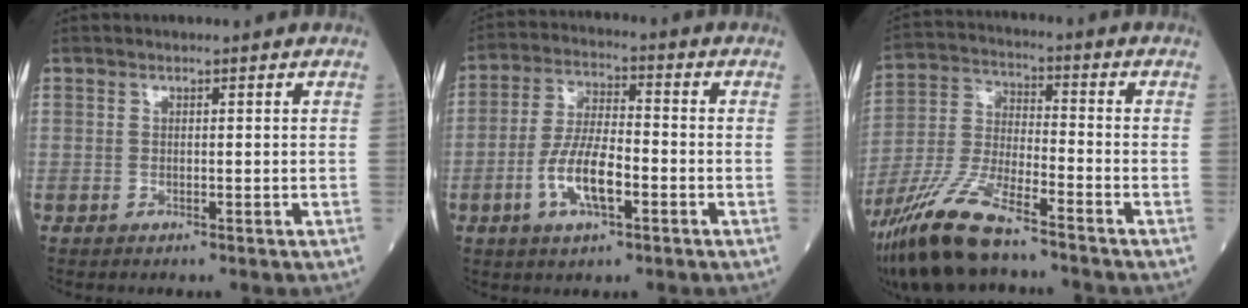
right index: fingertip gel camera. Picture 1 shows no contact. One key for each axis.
{"total": 8.9, "fx": -3.1, "fy": 2.8, "fz": 7.9, "tx": -0.158, "ty": 0.003, "tz": -0.058}
{"total": 14.1, "fx": -10.7, "fy": 2.5, "fz": 8.9, "tx": -0.192, "ty": -0.023, "tz": -0.200}